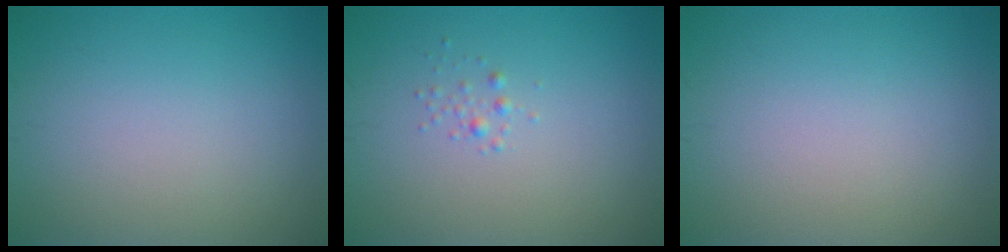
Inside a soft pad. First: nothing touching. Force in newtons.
{"total": 0.7, "press": 0.7, "slide": 0.0}
{"total": 0.0}